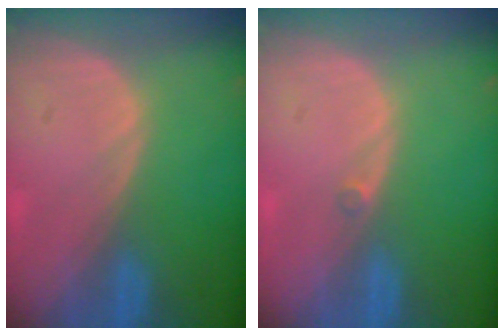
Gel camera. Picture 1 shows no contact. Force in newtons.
{"total": 0.7, "press": 0.6, "slide": 0.3}